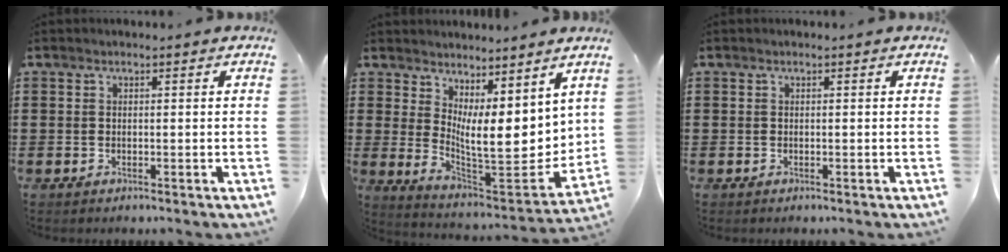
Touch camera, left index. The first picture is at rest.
{"total": 8.9, "force": [3.9, 3.5, 7.2], "torque": [-0.109, -0.047, 0.076]}
{"total": 0.0}